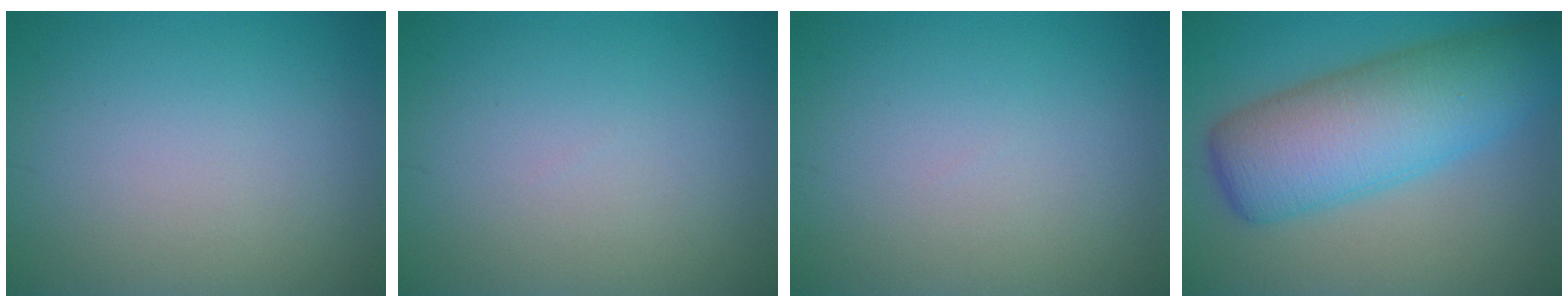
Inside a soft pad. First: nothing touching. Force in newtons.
{"total": 0.0}
{"total": 0.0}
{"total": 9.9, "press": 9.9, "slide": 0.3}